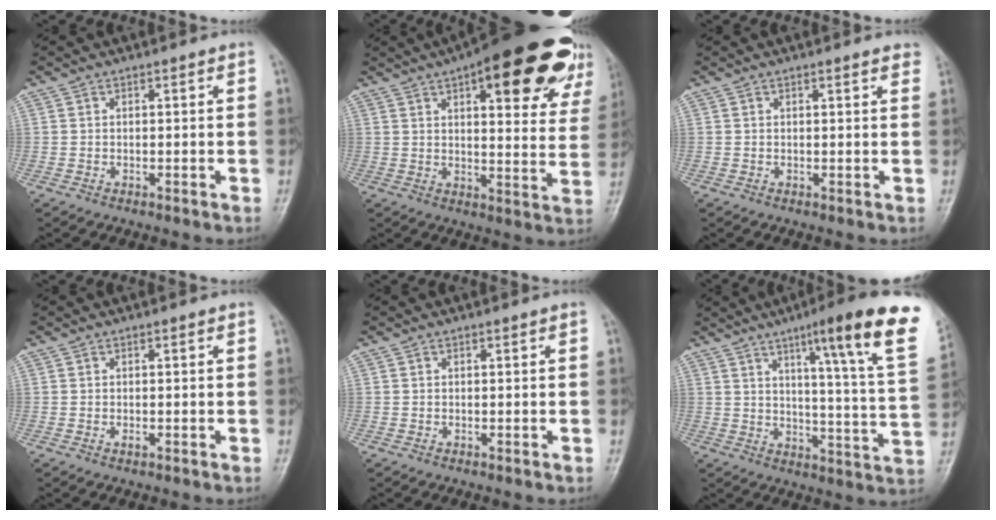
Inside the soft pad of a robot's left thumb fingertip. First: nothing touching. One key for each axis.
{"total": 24.1, "fx": 13.9, "fy": 8.1, "fz": 17.9, "tx": -0.204, "ty": -0.026, "tz": 0.173}
{"total": 2.2, "fx": 1.7, "fy": 0.5, "fz": 1.3, "tx": -0.007, "ty": 0.001, "tz": 0.015}
{"total": 0.8, "fx": -0.1, "fy": 0.4, "fz": 0.7, "tx": -0.010, "ty": 0.001, "tz": -0.001}
{"total": 0.0}
{"total": 21.4, "fx": 11.7, "fy": 1.5, "fz": 17.9, "tx": -0.229, "ty": -0.047, "tz": 0.153}